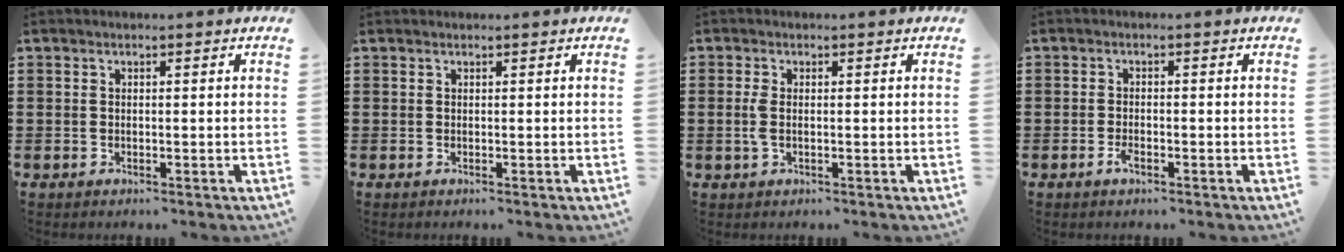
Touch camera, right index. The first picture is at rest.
{"total": 0.0}
{"total": 2.2, "force": [-0.1, 0.8, 2.0], "torque": [-0.054, -0.005, -0.007]}
{"total": 1.7, "force": [-1.1, 0.5, 1.3], "torque": [-0.031, -0.002, -0.022]}